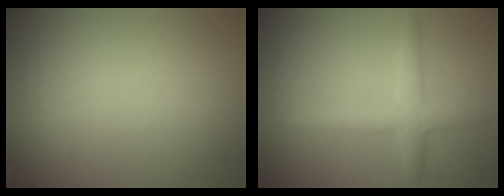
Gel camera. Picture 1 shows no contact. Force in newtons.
{"total": 2.6, "press": 2.6, "slide": 0.1}